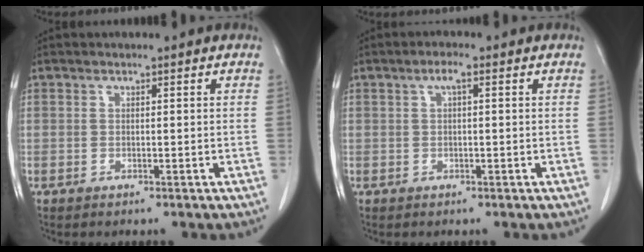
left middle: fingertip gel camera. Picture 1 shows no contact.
{"total": 1.8, "force": [0.7, 0.3, 1.7], "torque": [-0.030, 0.006, 0.010]}